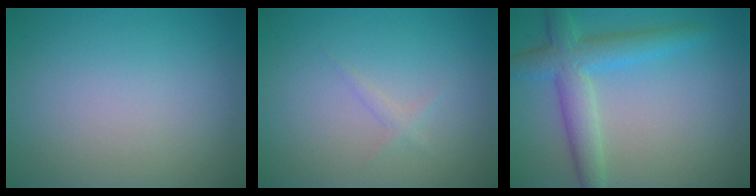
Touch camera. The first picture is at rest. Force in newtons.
{"total": 0.8, "press": 0.8, "slide": 0.0}
{"total": 4.8, "press": 4.8, "slide": 0.2}